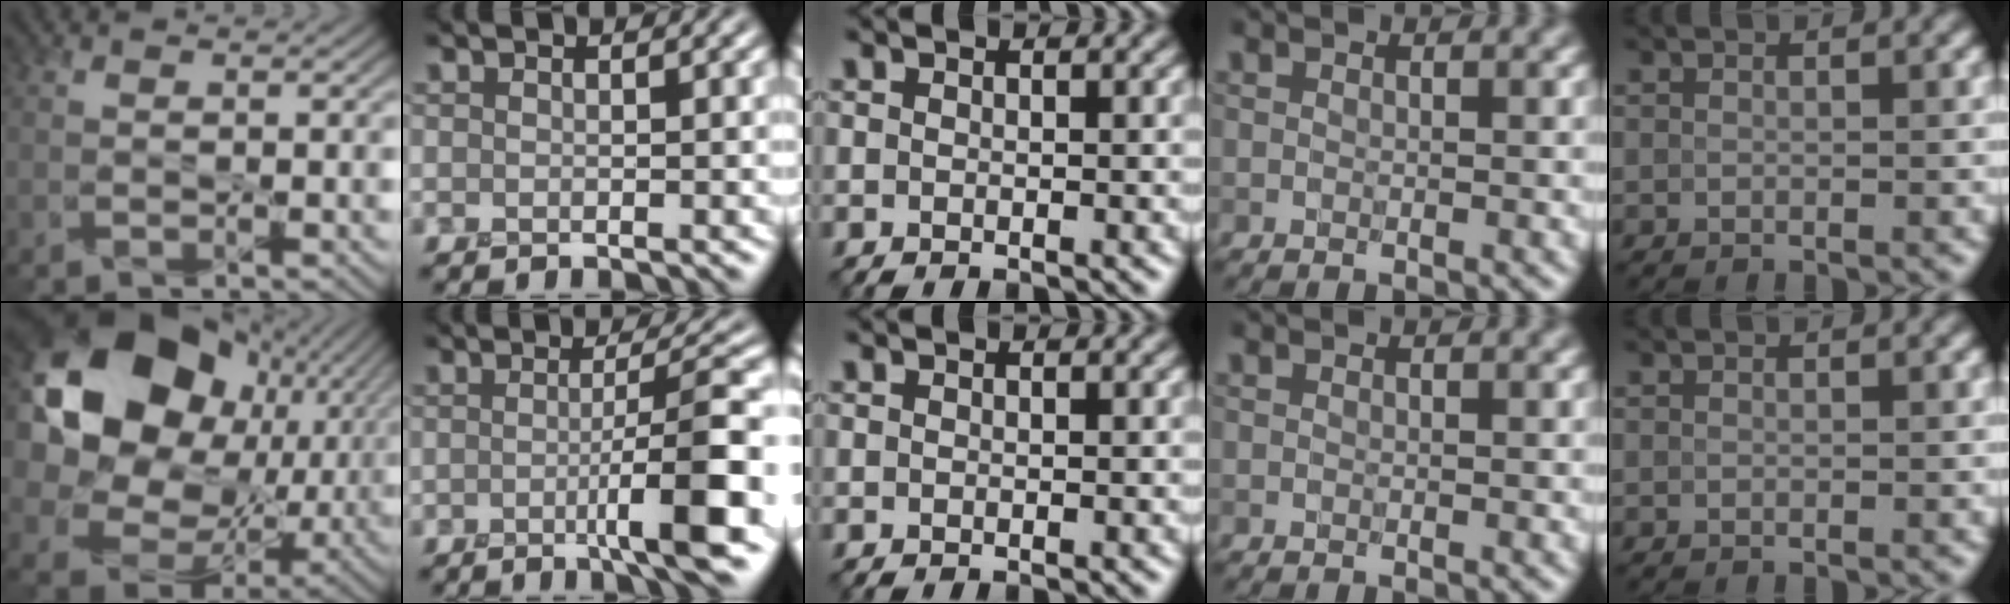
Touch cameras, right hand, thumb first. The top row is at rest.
{"thumb": {"total": 22.0, "force": [6.2, 17.5, 11.9], "torque": [-0.300, 0.012, 0.133]}, "index": {"total": 6.9, "force": [-1.5, 0.9, 6.7], "torque": [-0.096, 0.006, -0.033]}}